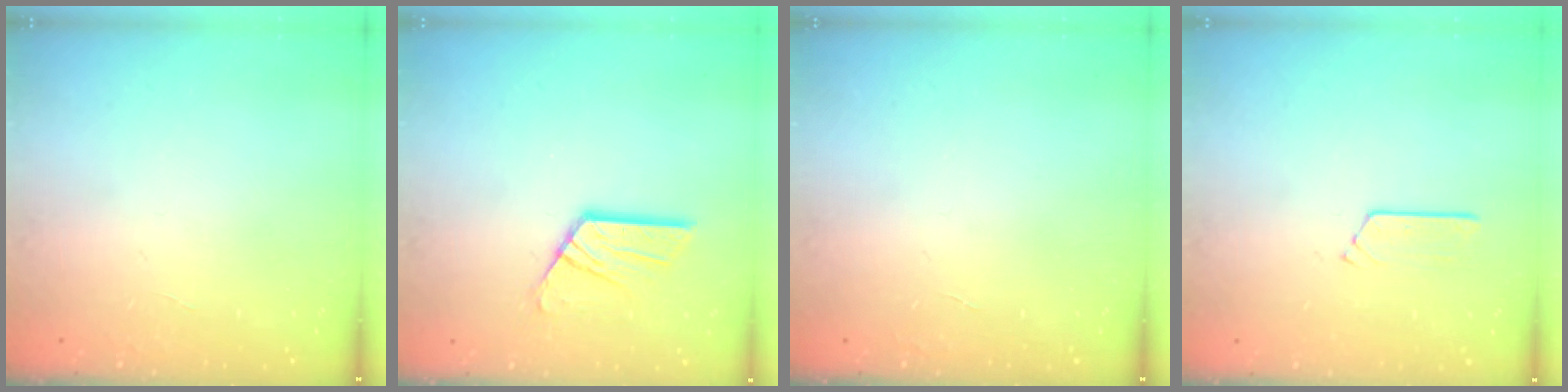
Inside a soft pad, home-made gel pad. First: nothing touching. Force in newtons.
{"total": 10.2, "press": 10.2, "slide": 0.8}
{"total": 0.0}
{"total": 2.8, "press": 2.8, "slide": 0.3}